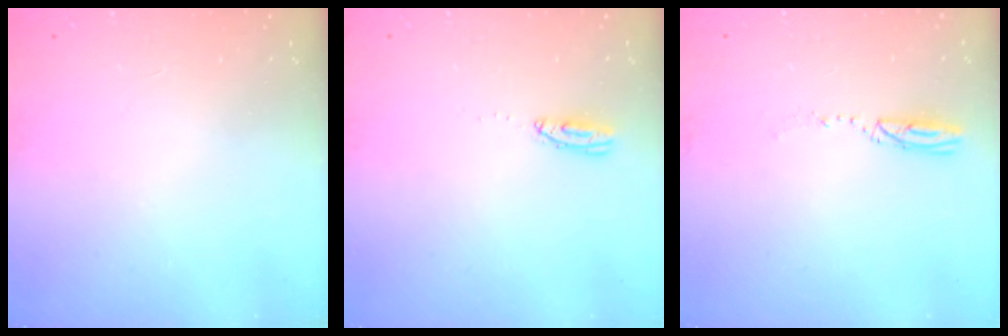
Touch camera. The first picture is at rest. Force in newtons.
{"total": 4.1, "press": 4.1, "slide": 0.3}
{"total": 3.4, "press": 3.2, "slide": 1.2}